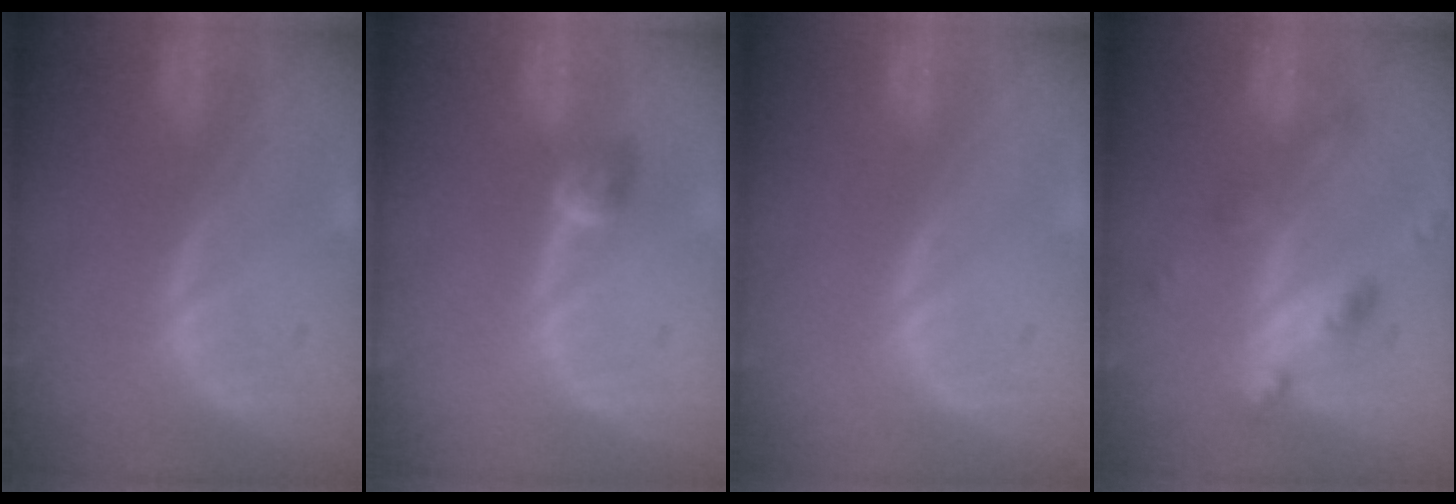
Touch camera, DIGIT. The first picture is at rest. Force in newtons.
{"total": 2.8, "press": 2.5, "slide": 1.3}
{"total": 0.0}
{"total": 6.1, "press": 5.3, "slide": 3.0}